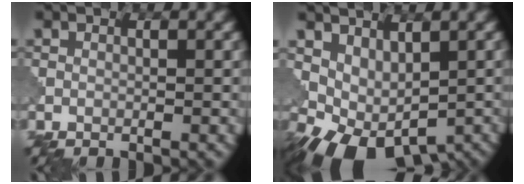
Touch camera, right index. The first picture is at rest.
{"total": 4.4, "force": [-1.3, 2.8, 3.1], "torque": [-0.065, -0.016, -0.006]}